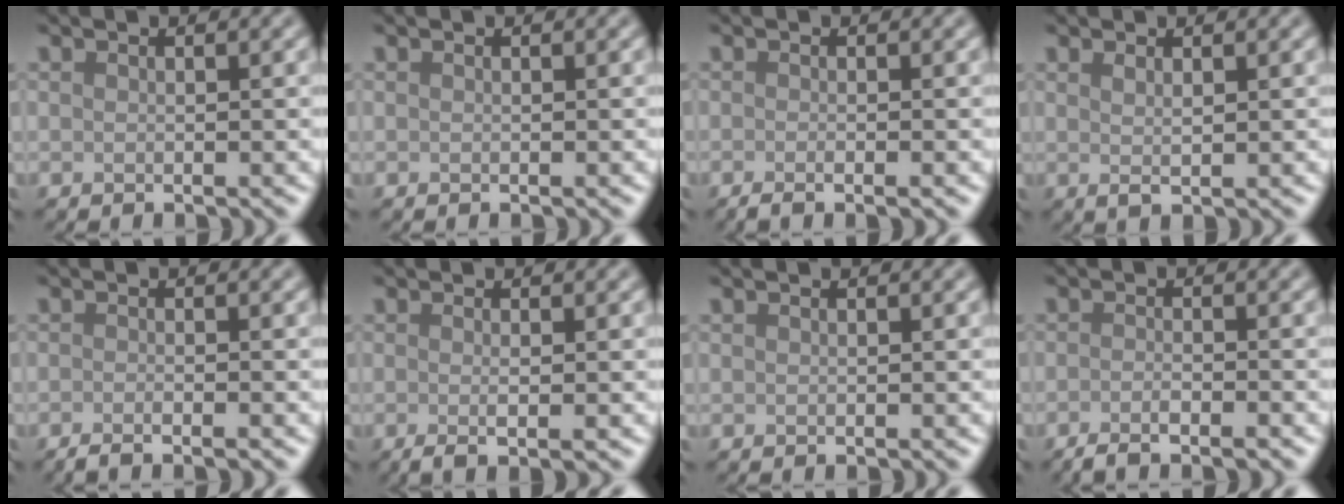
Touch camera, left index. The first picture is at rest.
{"total": 0.0}
{"total": 1.9, "force": [-0.8, 0.5, 1.6], "torque": [-0.016, -0.002, -0.018]}
{"total": 1.2, "force": [0.5, 0.3, 1.0], "torque": [-0.020, -0.003, 0.009]}
{"total": 2.0, "force": [-1.3, 0.5, 1.5], "torque": [-0.014, -0.001, -0.028]}
{"total": 2.1, "force": [-0.3, 0.5, 2.0], "torque": [-0.029, -0.004, -0.008]}
{"total": 0.0}
{"total": 2.6, "force": [-1.7, 0.6, 1.9], "torque": [-0.028, -0.001, -0.035]}